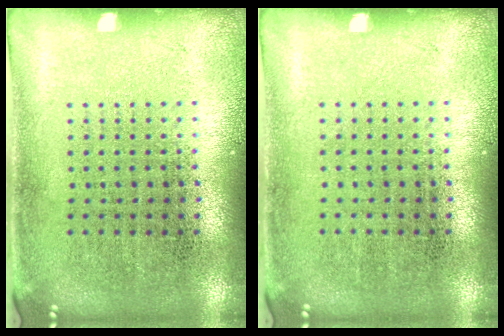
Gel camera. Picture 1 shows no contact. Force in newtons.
{"total": 0.0}